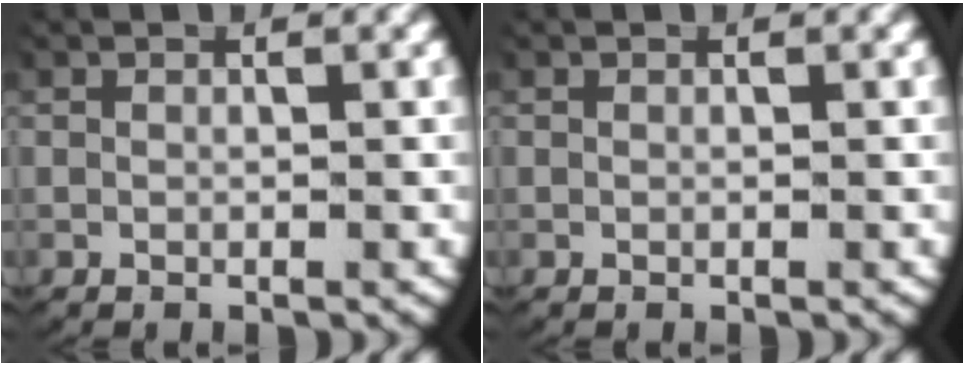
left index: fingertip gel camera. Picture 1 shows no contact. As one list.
[{"total": 0.0}]